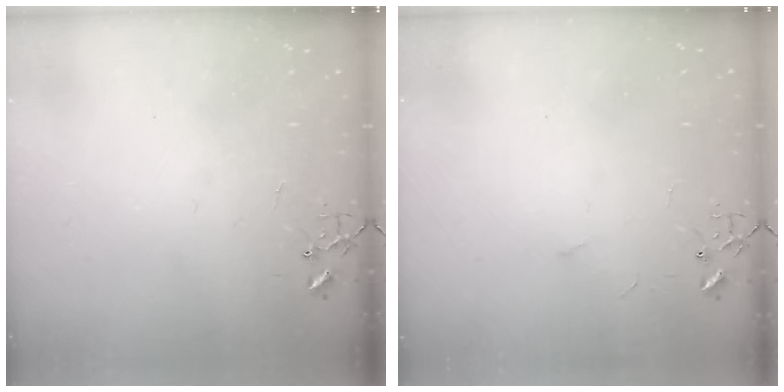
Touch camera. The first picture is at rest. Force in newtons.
{"total": 2.6, "press": 2.6, "slide": 0.4}